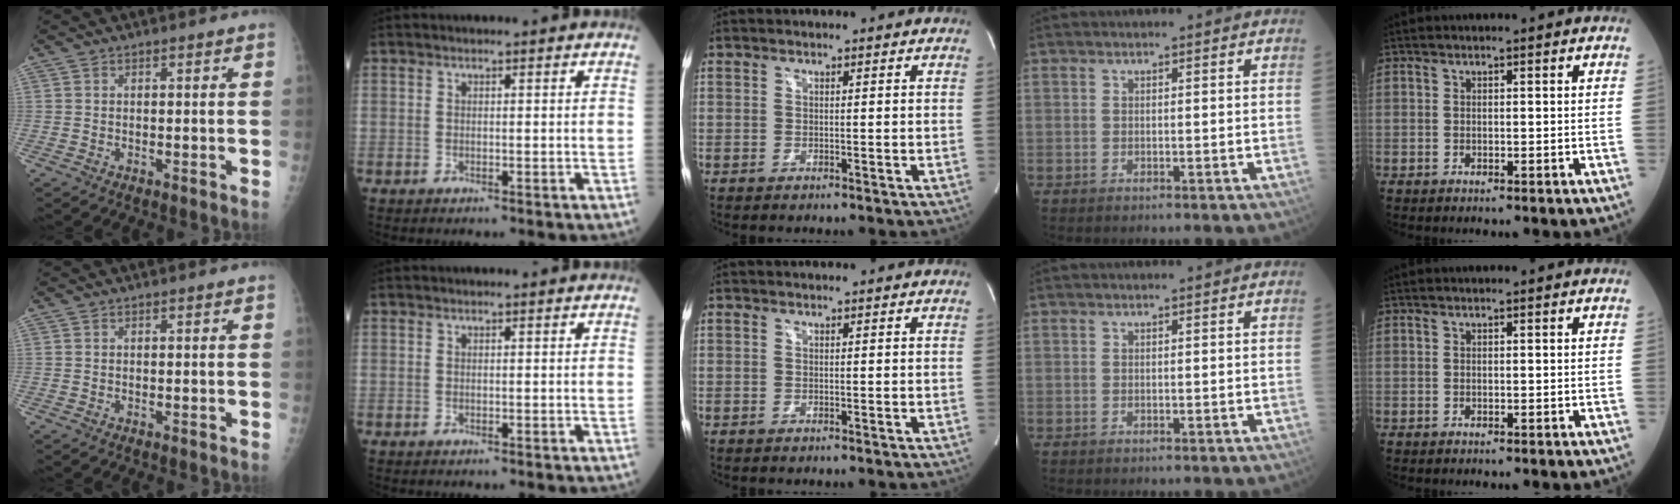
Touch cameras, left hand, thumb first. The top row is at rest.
{}